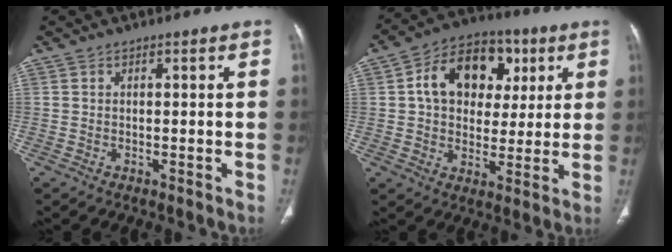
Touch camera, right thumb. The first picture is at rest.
{"total": 15.8, "force": [4.2, 11.8, 9.6], "torque": [-0.115, 0.009, 0.061]}